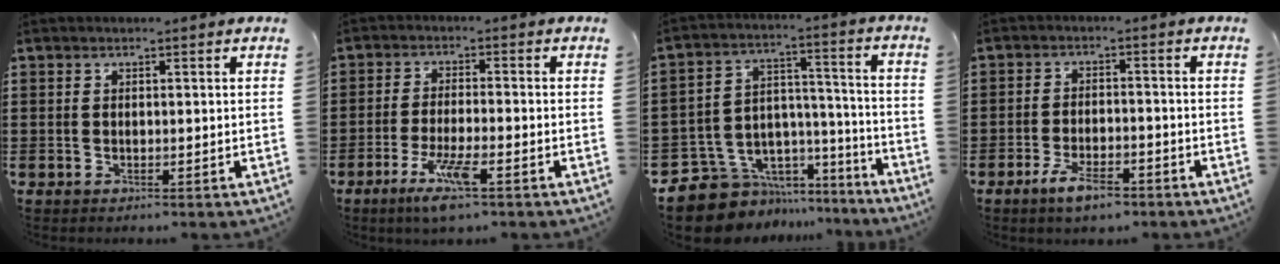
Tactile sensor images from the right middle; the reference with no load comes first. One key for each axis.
{"total": 6.3, "fx": -3.6, "fy": 0.8, "fz": 5.1, "tx": -0.105, "ty": -0.014, "tz": -0.066}
{"total": 9.2, "fx": -7.6, "fy": 5.1, "fz": 1.4, "tx": -0.044, "ty": 0.014, "tz": -0.141}
{"total": 5.1, "fx": -3.5, "fy": 1.7, "fz": 3.4, "tx": -0.067, "ty": 0.005, "tz": -0.065}